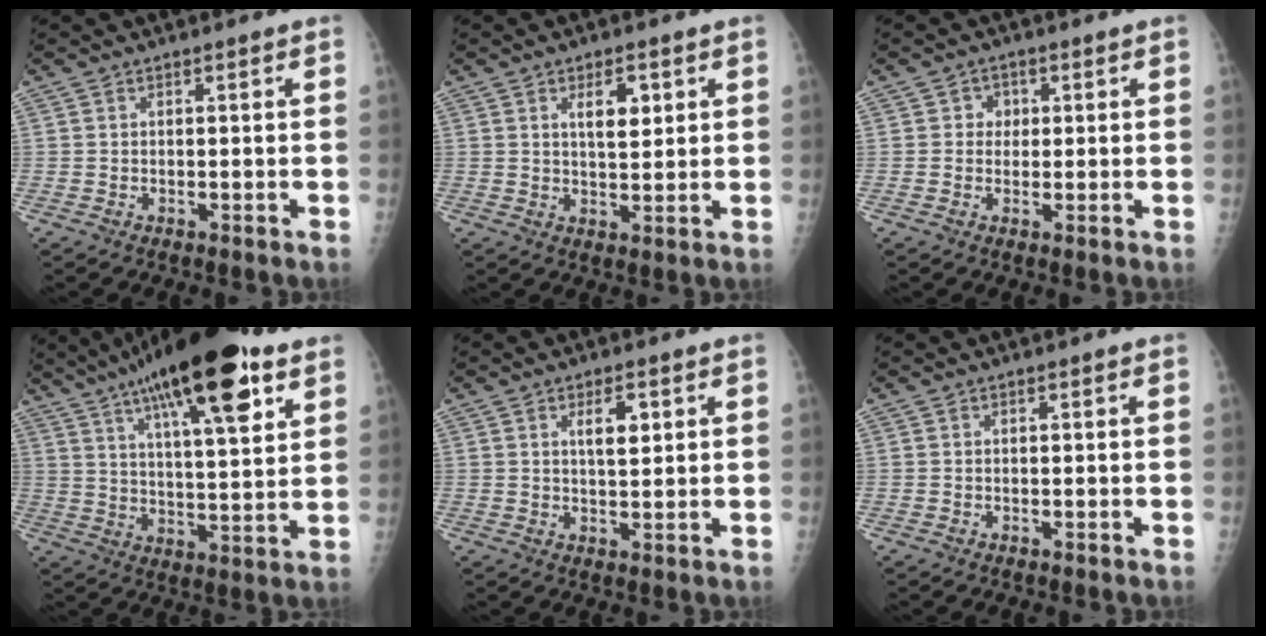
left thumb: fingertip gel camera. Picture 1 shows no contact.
{"total": 5.3, "force": [2.2, 2.5, 4.1], "torque": [-0.048, -0.011, 0.037]}
{"total": 2.6, "force": [0.6, 2.4, 0.7], "torque": [0.014, 0.005, 0.003]}
{"total": 22.6, "force": [12.5, 6.4, 17.6], "torque": [-0.273, -0.025, 0.198]}
{"total": 4.3, "force": [1.7, 1.8, 3.5], "torque": [-0.045, -0.008, 0.029]}
{"total": 0.0}